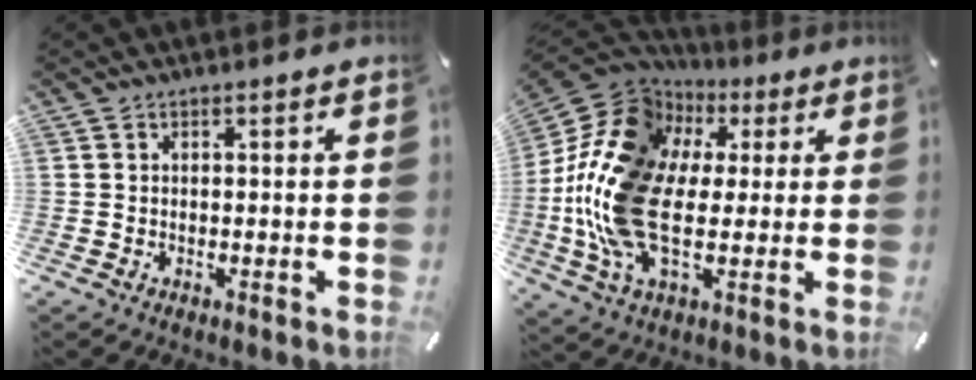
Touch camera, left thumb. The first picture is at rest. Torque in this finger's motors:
{"motor_torque": [1.13, 1.74, 2.71, 0.06, 0.42]}